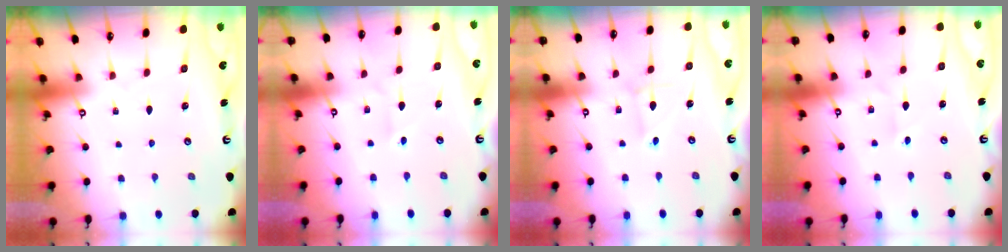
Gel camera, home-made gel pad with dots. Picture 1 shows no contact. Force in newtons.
{"total": 1.9, "press": 1.9, "slide": 0.2}
{"total": 2.3, "press": 2.3, "slide": 0.2}
{"total": 1.3, "press": 1.3, "slide": 0.2}